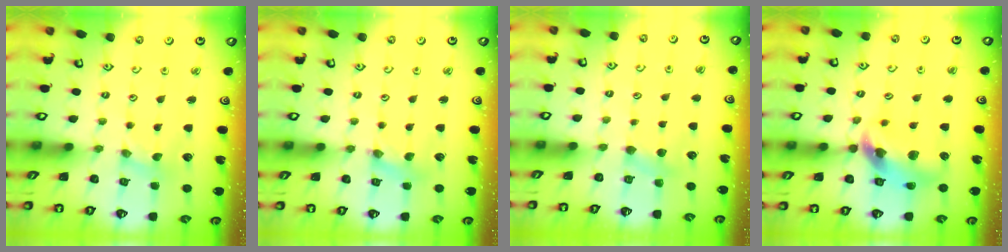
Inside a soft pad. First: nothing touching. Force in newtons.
{"total": 1.9, "press": 1.9, "slide": 0.3}
{"total": 3.4, "press": 3.3, "slide": 0.6}
{"total": 12.9, "press": 12.8, "slide": 1.9}